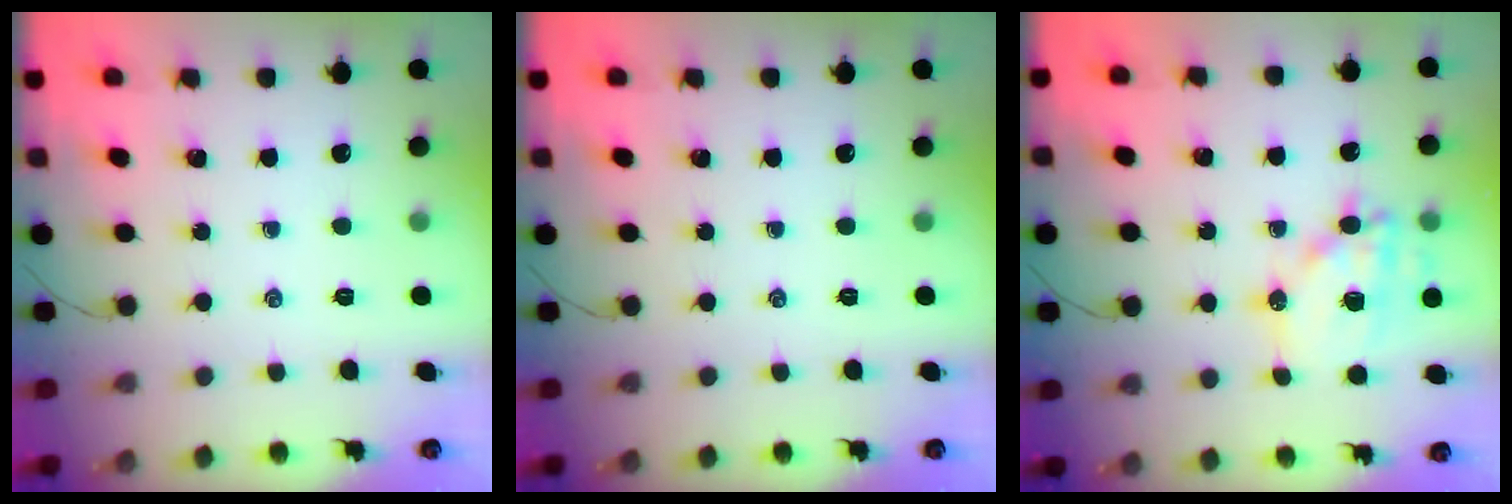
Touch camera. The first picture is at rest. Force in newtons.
{"total": 0.0}
{"total": 15.9, "press": 15.5, "slide": 3.4}